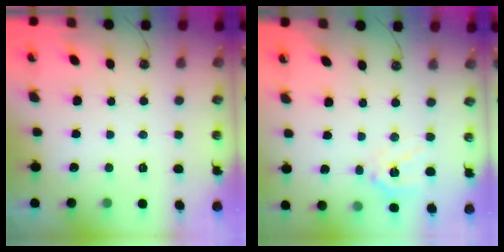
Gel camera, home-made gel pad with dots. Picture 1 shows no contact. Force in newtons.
{"total": 13.3, "press": 13.1, "slide": 2.0}